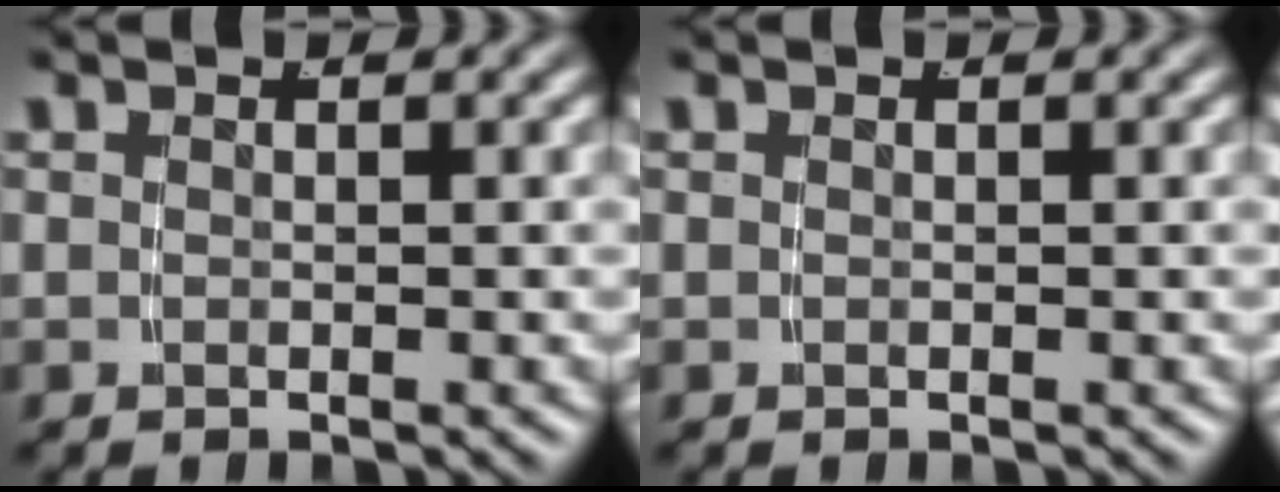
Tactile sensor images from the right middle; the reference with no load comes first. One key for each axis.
{"total": 0.0}